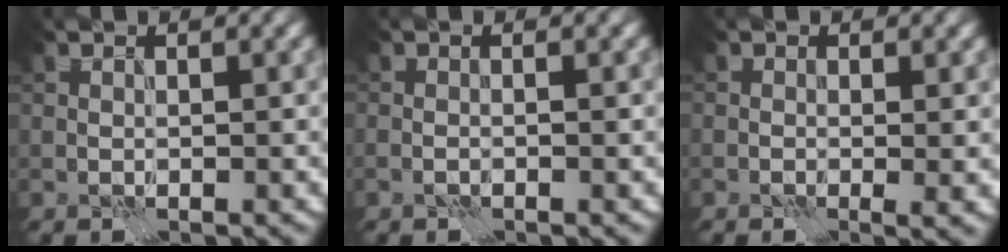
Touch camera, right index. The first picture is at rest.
{"total": 0.7, "force": [-0.3, 0.2, 0.7], "torque": [-0.004, 0.000, -0.008]}
{"total": 1.3, "force": [0.2, 0.4, 1.3], "torque": [-0.010, -0.006, 0.004]}